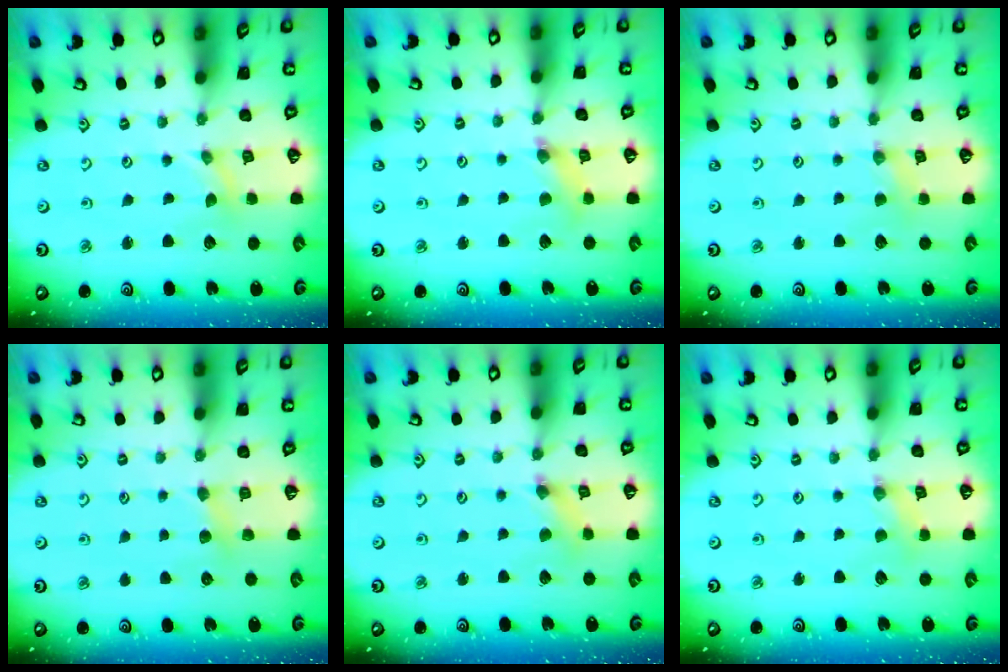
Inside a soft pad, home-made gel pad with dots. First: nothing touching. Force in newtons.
{"total": 3.3, "press": 3.3, "slide": 0.4}
{"total": 2.8, "press": 2.7, "slide": 0.5}
{"total": 3.9, "press": 3.9, "slide": 0.5}
{"total": 2.1, "press": 2.1, "slide": 0.2}
{"total": 2.8, "press": 2.7, "slide": 0.4}